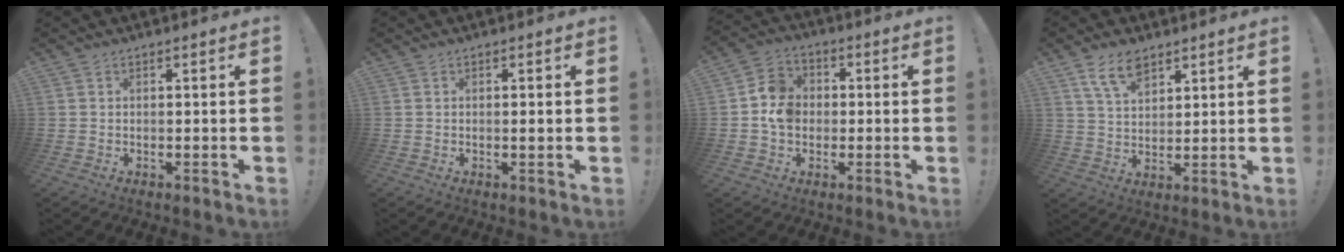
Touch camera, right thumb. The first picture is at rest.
{"total": 1.3, "force": [-0.2, -0.2, 1.3], "torque": [-0.022, -0.001, -0.004]}
{"total": 8.9, "force": [-1.0, 7.7, 4.5], "torque": [-0.067, 0.025, -0.013]}
{"total": 8.7, "force": [5.8, 4.4, 4.7], "torque": [-0.093, -0.019, 0.111]}